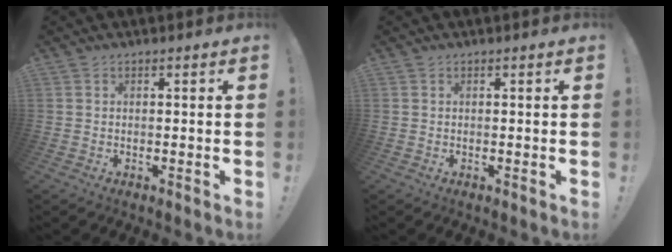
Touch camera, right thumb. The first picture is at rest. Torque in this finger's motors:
{"motor_torque": [-0.30, 0.31, -0.01, -0.03, 0.00]}